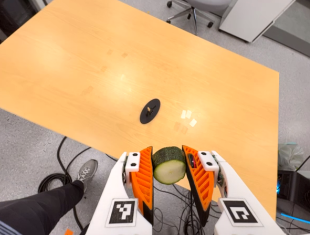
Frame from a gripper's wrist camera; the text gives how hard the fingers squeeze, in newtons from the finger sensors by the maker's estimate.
{"total": 10.8, "left": 10.0, "right": 11.6}